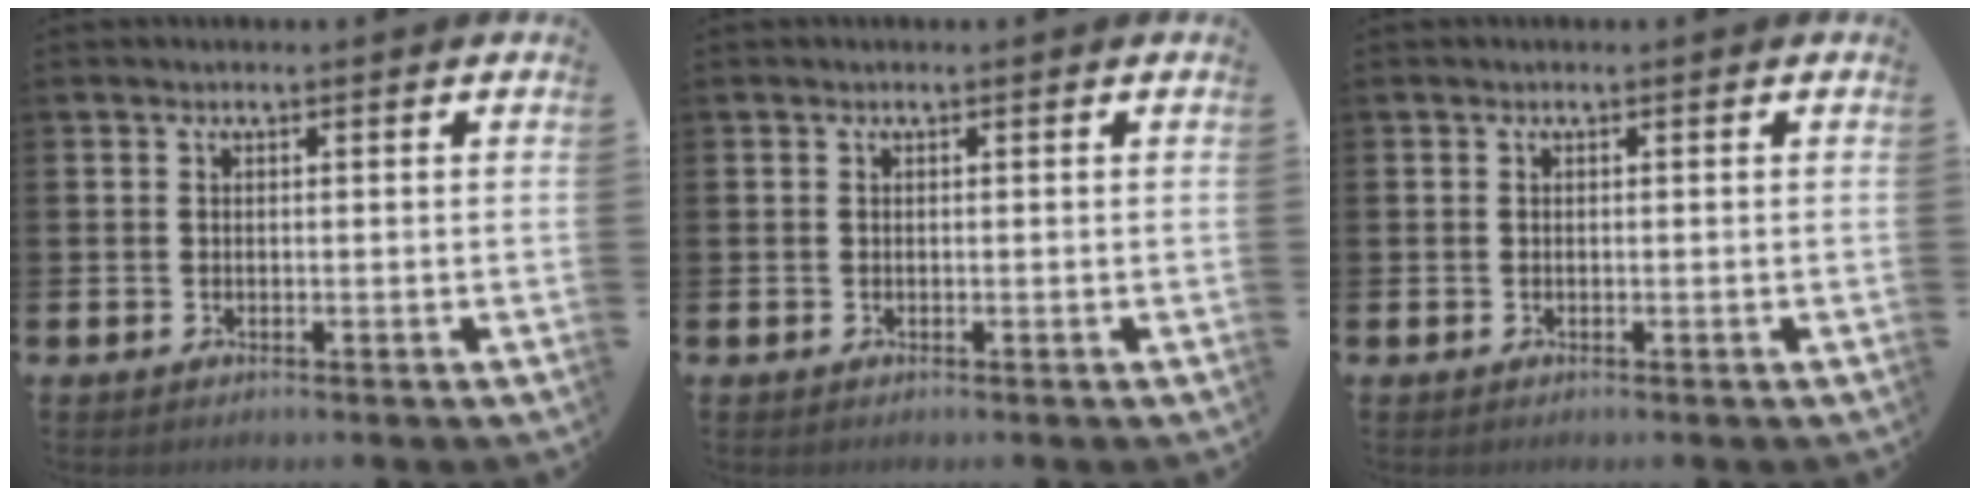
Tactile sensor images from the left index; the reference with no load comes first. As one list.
[{"total": 0.0}, {"total": 0.0}]